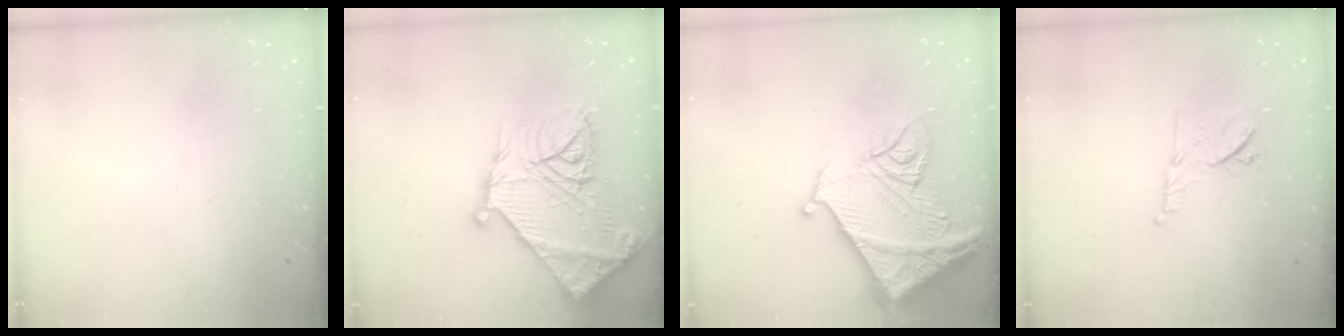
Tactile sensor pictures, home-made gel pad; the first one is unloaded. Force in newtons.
{"total": 28.1, "press": 27.9, "slide": 3.3}
{"total": 18.9, "press": 18.7, "slide": 2.3}
{"total": 9.7, "press": 9.7, "slide": 0.6}